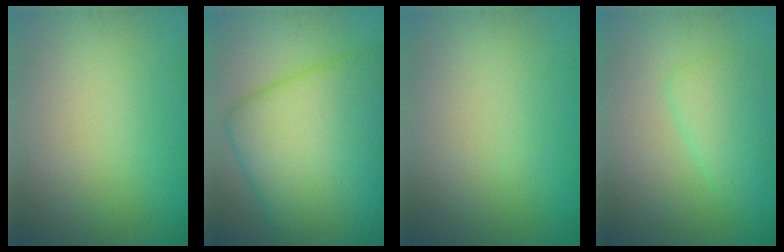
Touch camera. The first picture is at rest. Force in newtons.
{"total": 14.7, "press": 14.7, "slide": 0.5}
{"total": 0.0}
{"total": 2.6, "press": 2.6, "slide": 0.1}